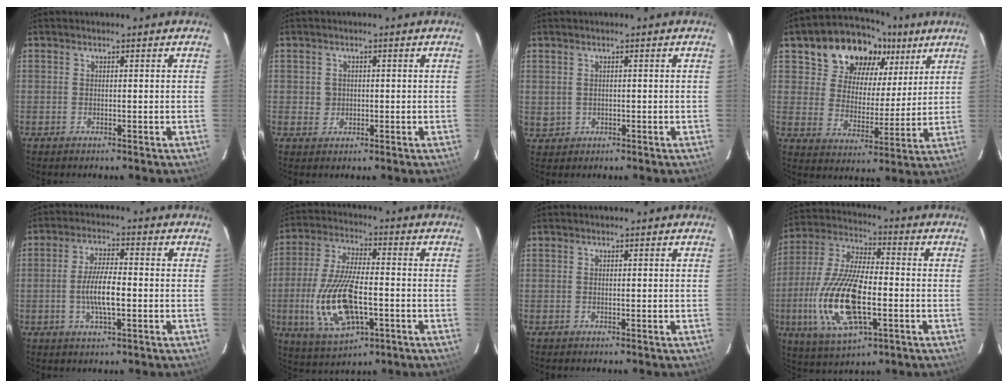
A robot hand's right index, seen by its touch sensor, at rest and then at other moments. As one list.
[{"total": 2.2, "force": [0.0, 2.2, 0.3], "torque": [-0.001, 0.005, 0.002]}, {"total": 2.1, "force": [0.4, 1.9, 0.7], "torque": [-0.017, 0.006, 0.018]}, {"total": 17.8, "force": [10.0, 12.2, 8.2], "torque": [-0.172, 0.054, 0.173]}, {"total": 7.0, "force": [-1.4, 1.8, 6.6], "torque": [-0.129, 0.001, -0.026]}, {"total": 16.0, "force": [-4.1, 6.6, 14.0], "torque": [-0.298, -0.012, -0.066]}, {"total": 0.0}, {"total": 18.8, "force": [-4.7, 7.6, 16.6], "torque": [-0.356, -0.012, -0.085]}]